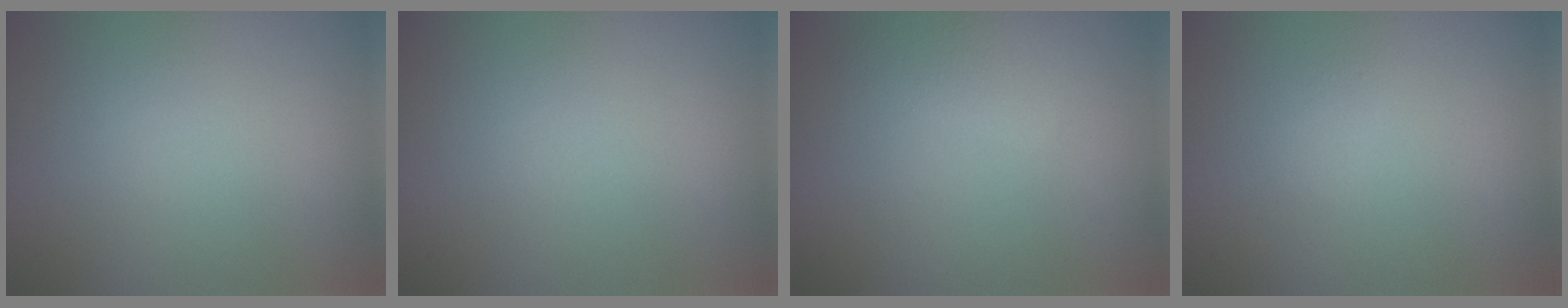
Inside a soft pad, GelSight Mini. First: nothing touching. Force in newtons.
{"total": 0.0}
{"total": 2.2, "press": 2.2, "slide": 0.0}
{"total": 0.6, "press": 0.6, "slide": 0.0}